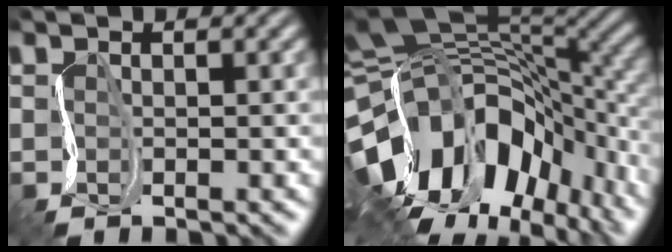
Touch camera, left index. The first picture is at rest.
{"total": 16.0, "force": [-7.1, 9.3, 10.8], "torque": [-0.204, -0.001, -0.119]}